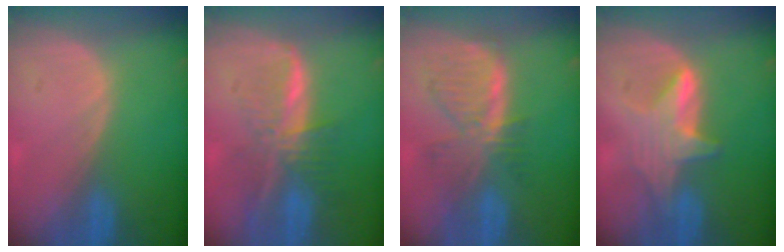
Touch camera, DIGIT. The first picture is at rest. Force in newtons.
{"total": 8.1, "press": 6.8, "slide": 4.3}
{"total": 7.5, "press": 6.8, "slide": 3.1}
{"total": 5.8, "press": 5.7, "slide": 0.7}